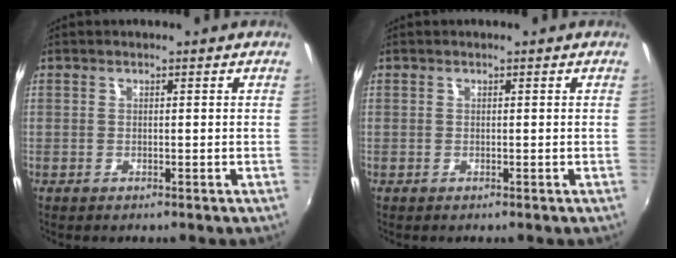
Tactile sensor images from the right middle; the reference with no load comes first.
{"total": 0.0}